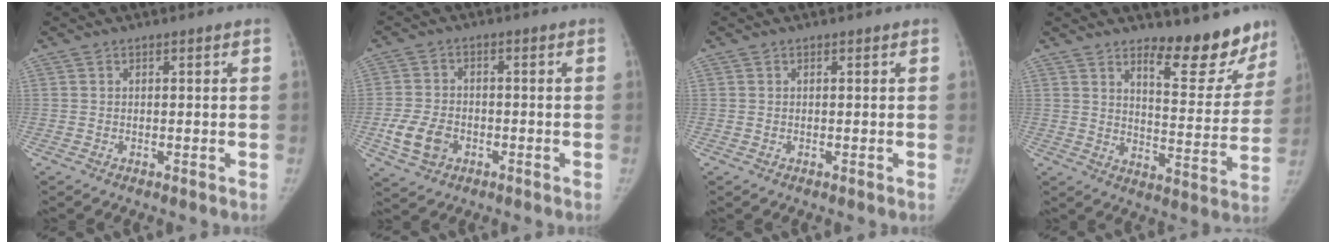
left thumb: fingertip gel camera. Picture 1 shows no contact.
{"total": 7.3, "force": [-2.4, 5.3, 4.4], "torque": [-0.082, 0.007, -0.041]}
{"total": 0.0}
{"total": 13.6, "force": [10.7, 4.4, 7.2], "torque": [-0.043, -0.094, 0.152]}